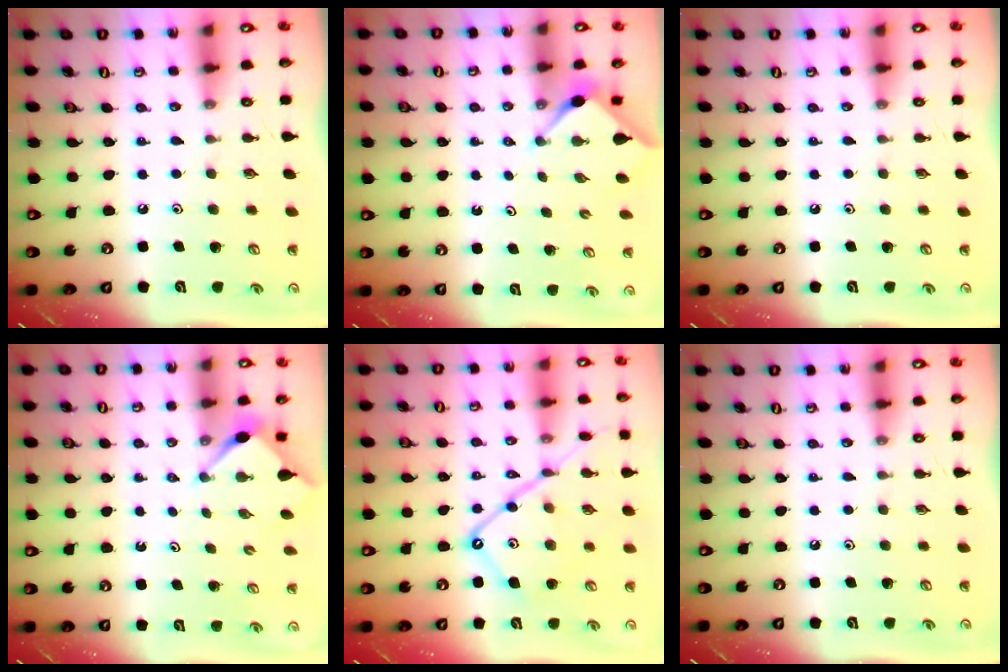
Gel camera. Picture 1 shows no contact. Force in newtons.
{"total": 3.0, "press": 3.0, "slide": 0.3}
{"total": 0.0}
{"total": 2.7, "press": 2.6, "slide": 0.3}
{"total": 16.2, "press": 16.1, "slide": 1.4}
{"total": 0.0}